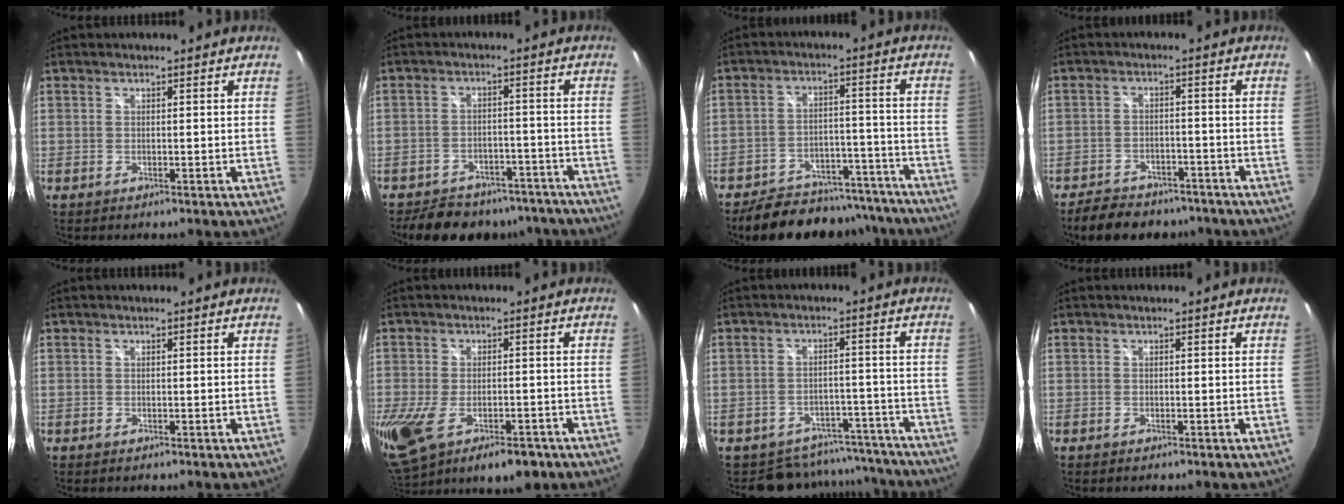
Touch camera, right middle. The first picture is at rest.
{"total": 17.2, "force": [-14.5, 7.4, 5.7], "torque": [-0.125, 0.022, -0.176]}
{"total": 19.7, "force": [-17.0, 7.6, 6.3], "torque": [-0.131, 0.031, -0.213]}
{"total": 12.2, "force": [-9.8, 5.5, 4.7], "torque": [-0.107, 0.006, -0.136]}
{"total": 0.0}
{"total": 20.9, "force": [-10.2, 11.2, 14.3], "torque": [-0.331, -0.070, -0.152]}
{"total": 11.8, "force": [-10.4, 5.5, 1.1], "torque": [-0.024, 0.037, -0.124]}
{"total": 0.0}